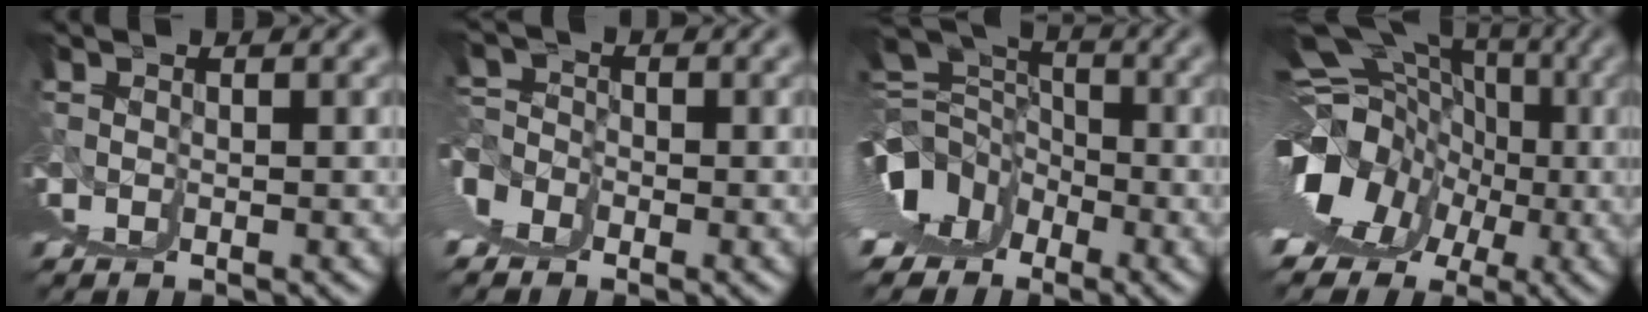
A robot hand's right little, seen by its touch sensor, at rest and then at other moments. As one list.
[{"total": 4.8, "force": [1.2, -4.4, -1.5], "torque": [0.034, 0.012, 0.024]}, {"total": 5.0, "force": [0.4, 0.0, 4.9], "torque": [-0.060, 0.009, 0.023]}, {"total": 11.5, "force": [1.5, 5.0, 10.2], "torque": [-0.120, 0.010, 0.035]}]